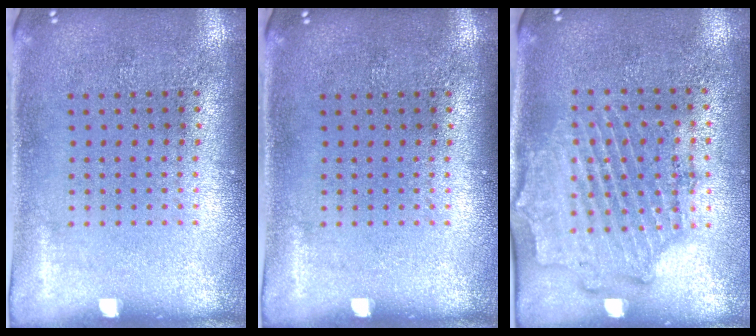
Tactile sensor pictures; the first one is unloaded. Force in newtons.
{"total": 0.0}
{"total": 1.8, "press": 1.6, "slide": 0.7}